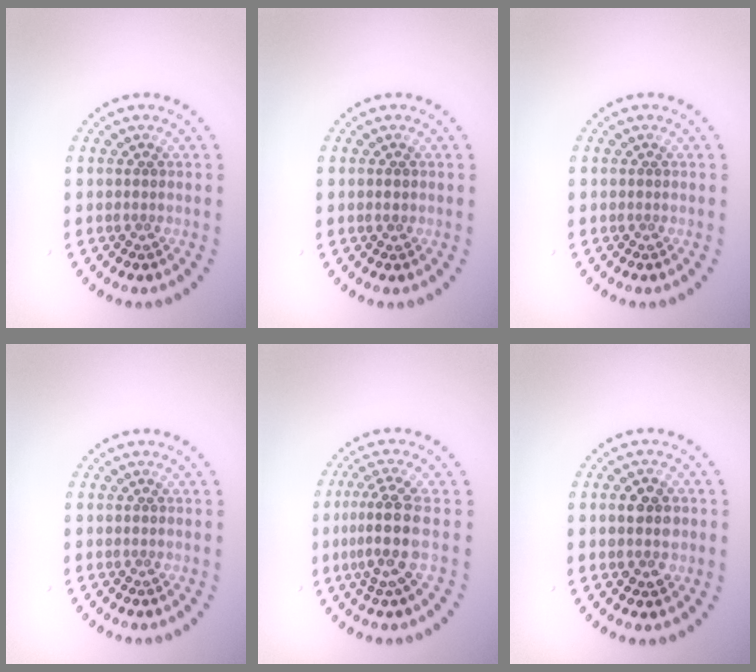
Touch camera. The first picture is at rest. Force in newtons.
{"total": 0.9, "press": 0.9, "slide": 0.1}
{"total": 0.0}
{"total": 0.0}
{"total": 3.9, "press": 3.0, "slide": 2.5}
{"total": 3.7, "press": 3.7, "slide": 0.1}